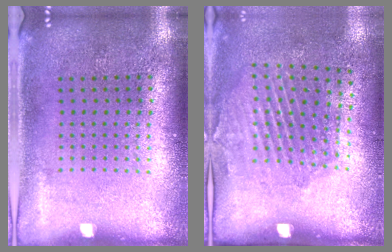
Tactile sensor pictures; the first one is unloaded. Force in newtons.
{"total": 1.9, "press": 1.2, "slide": 1.5}